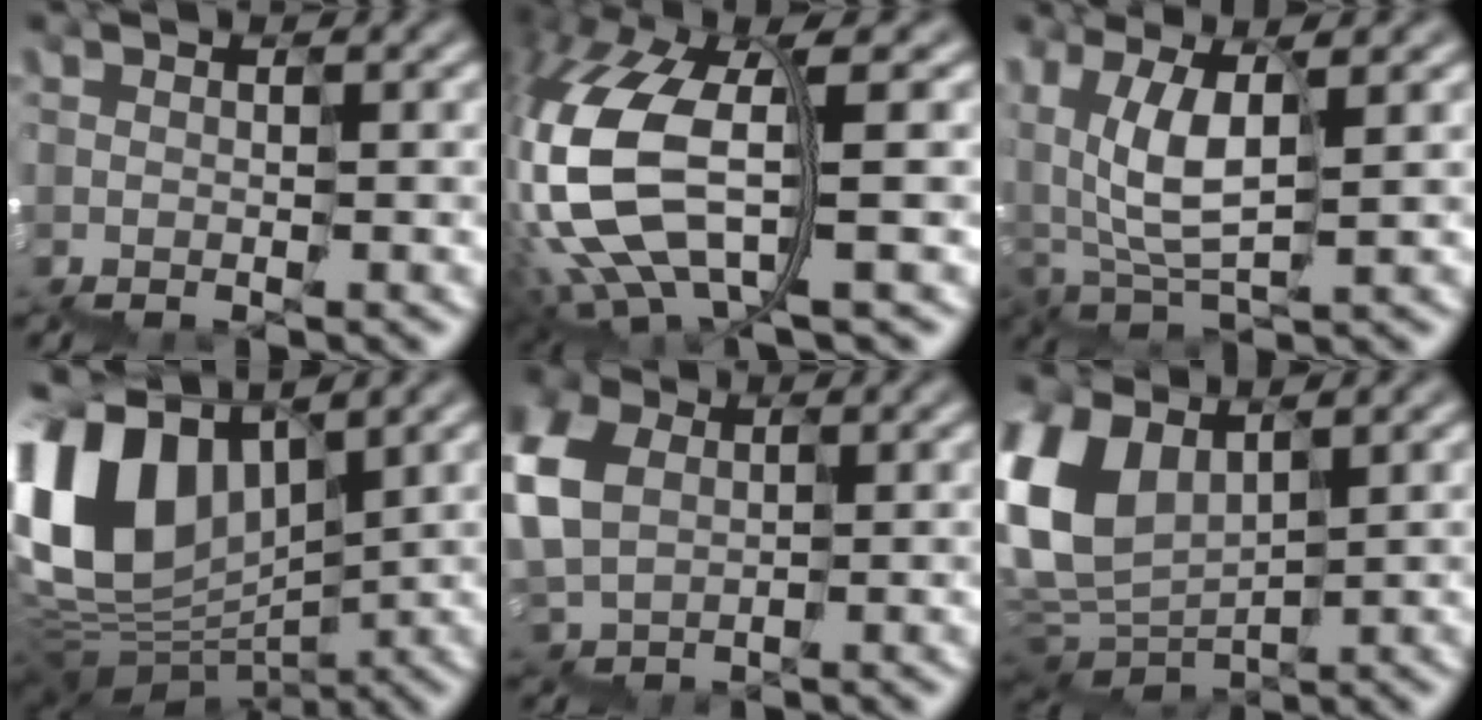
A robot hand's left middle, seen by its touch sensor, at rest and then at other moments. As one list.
[{"total": 9.9, "force": [-1.1, 4.8, 8.6], "torque": [-0.221, 0.009, -0.023]}, {"total": 3.6, "force": [2.1, 1.7, 2.3], "torque": [-0.066, 0.019, 0.038]}, {"total": 8.9, "force": [3.6, 6.7, 4.7], "torque": [-0.126, 0.023, 0.061]}, {"total": 4.8, "force": [1.2, 4.4, 1.4], "torque": [-0.062, 0.024, 0.023]}, {"total": 5.1, "force": [2.8, 3.7, 2.2], "torque": [-0.078, 0.015, 0.053]}]